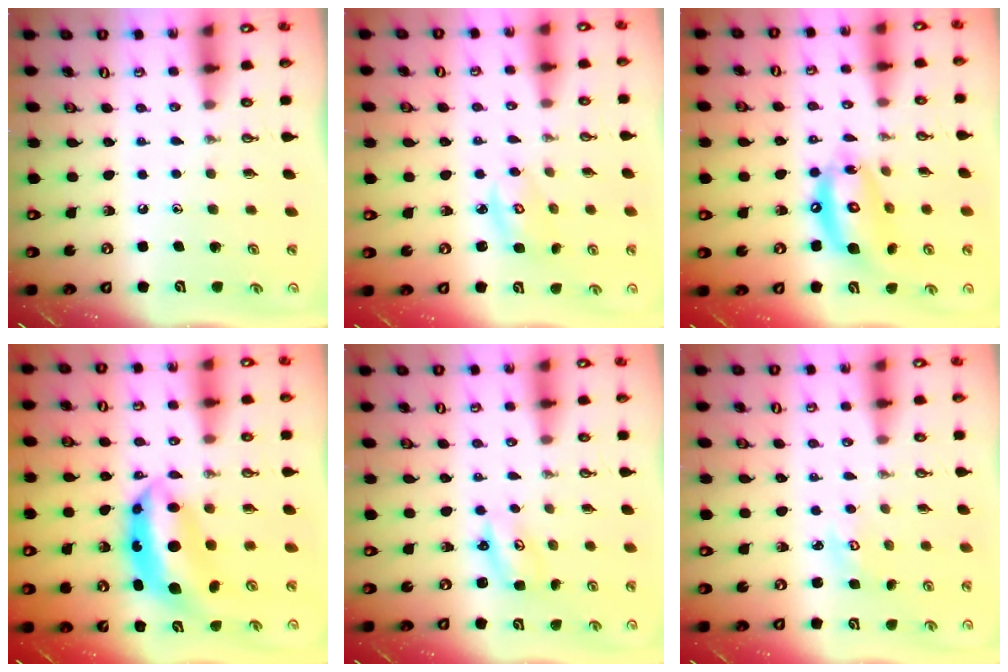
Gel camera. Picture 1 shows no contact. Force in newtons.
{"total": 4.4, "press": 4.4, "slide": 0.4}
{"total": 13.5, "press": 13.4, "slide": 1.3}
{"total": 9.6, "press": 9.6, "slide": 0.7}
{"total": 2.6, "press": 2.6, "slide": 0.2}
{"total": 3.1, "press": 3.1, "slide": 0.3}